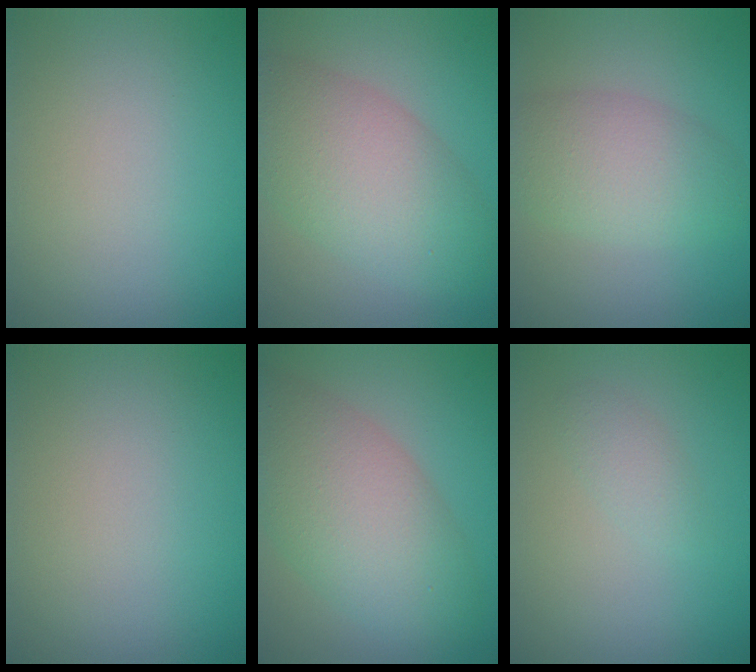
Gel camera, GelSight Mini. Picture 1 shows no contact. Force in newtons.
{"total": 7.3, "press": 7.3, "slide": 0.3}
{"total": 4.9, "press": 4.9, "slide": 0.2}
{"total": 0.0}
{"total": 8.0, "press": 8.0, "slide": 0.2}
{"total": 1.3, "press": 1.3, "slide": 0.1}